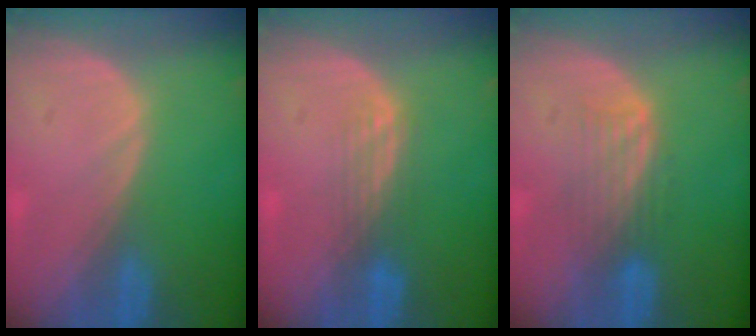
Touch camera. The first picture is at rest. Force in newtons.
{"total": 3.0, "press": 2.5, "slide": 1.6}
{"total": 4.3, "press": 3.7, "slide": 2.2}